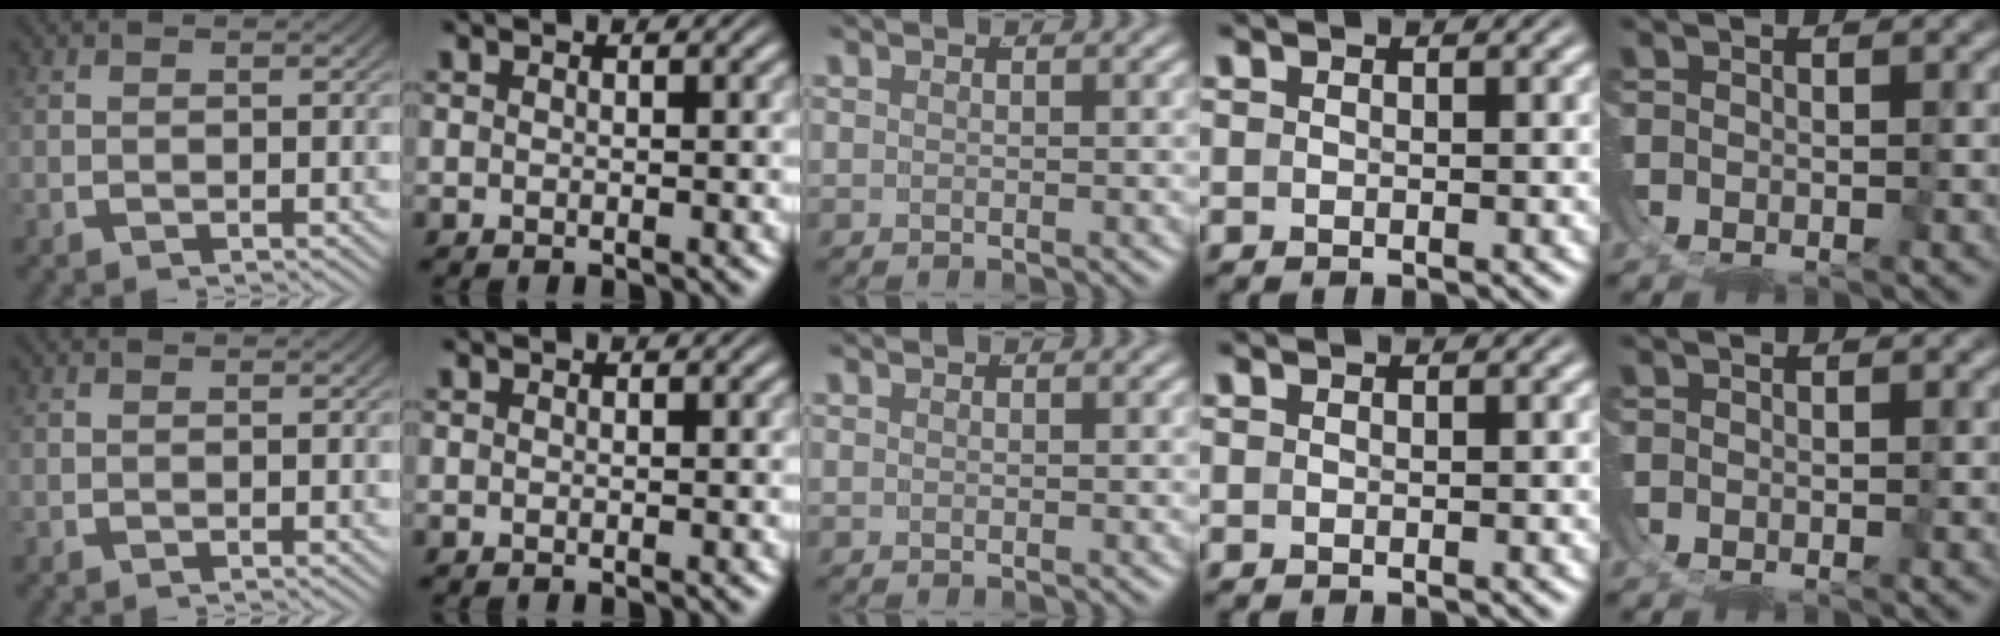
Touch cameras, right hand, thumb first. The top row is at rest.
{"ring": {"total": 1.2, "force": [-0.3, -1.1, -0.4], "torque": [0.014, -0.012, 0.005]}}